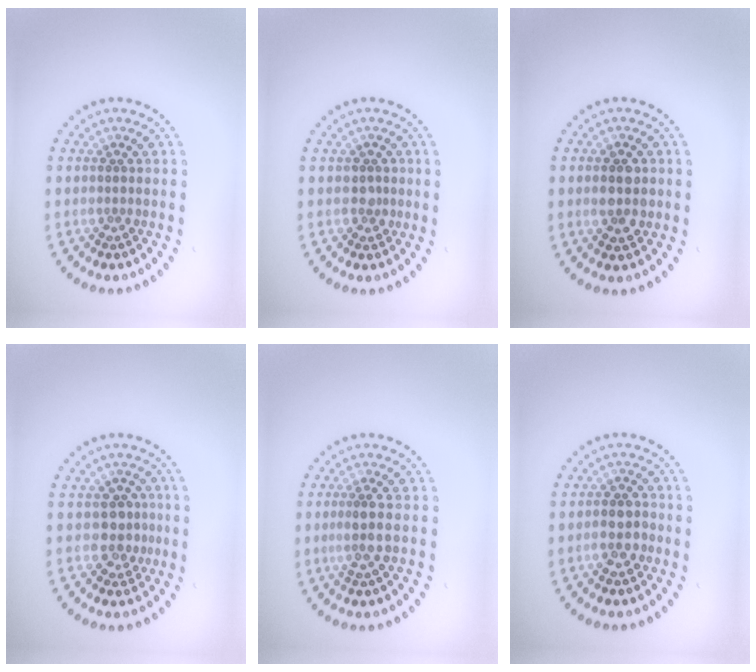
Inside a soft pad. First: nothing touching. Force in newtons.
{"total": 1.4, "press": 1.2, "slide": 0.6}
{"total": 2.9, "press": 2.9, "slide": 0.2}
{"total": 2.3, "press": 2.0, "slide": 1.2}
{"total": 2.2, "press": 1.9, "slide": 1.2}
{"total": 2.5, "press": 2.4, "slide": 0.7}